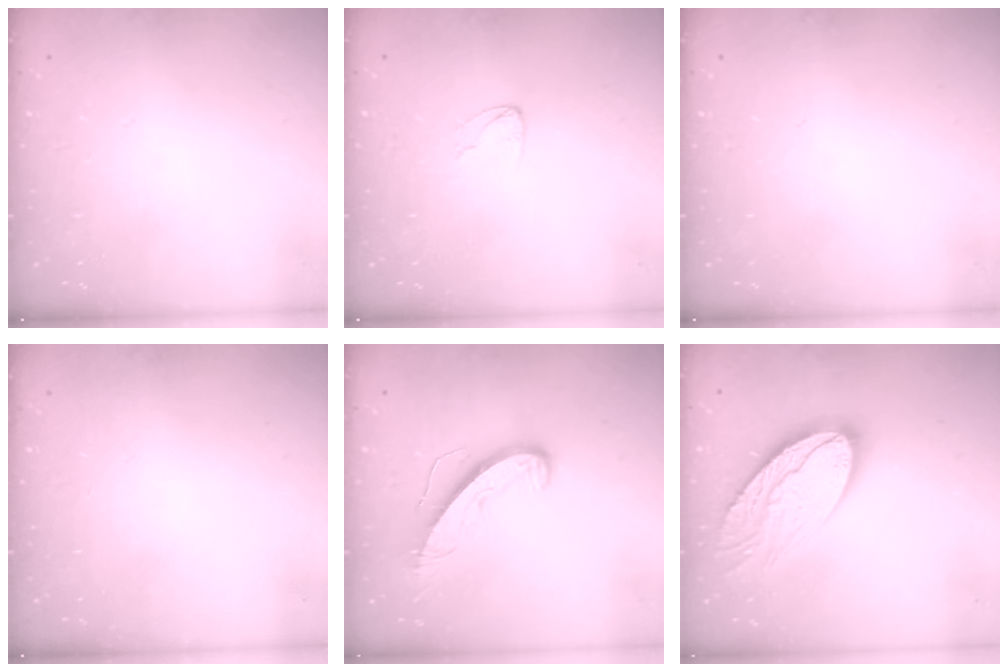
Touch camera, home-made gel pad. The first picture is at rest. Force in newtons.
{"total": 3.5, "press": 3.5, "slide": 0.3}
{"total": 0.0}
{"total": 0.0}
{"total": 9.1, "press": 9.1, "slide": 0.5}
{"total": 16.9, "press": 16.9, "slide": 1.0}